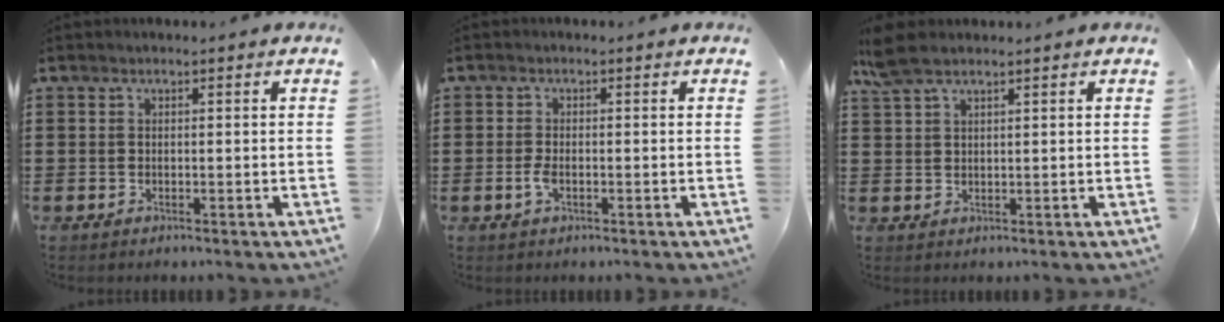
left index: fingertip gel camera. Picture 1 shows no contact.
{"total": 2.3, "force": [-0.9, 0.8, 2.0], "torque": [-0.058, -0.009, -0.023]}
{"total": 4.3, "force": [2.9, 1.2, 2.9], "torque": [-0.071, 0.000, 0.052]}